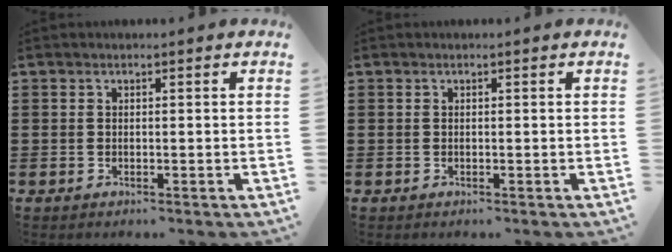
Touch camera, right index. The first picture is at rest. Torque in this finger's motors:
{"motor_torque": [-0.26, 1.88, 0.00, 0.00]}